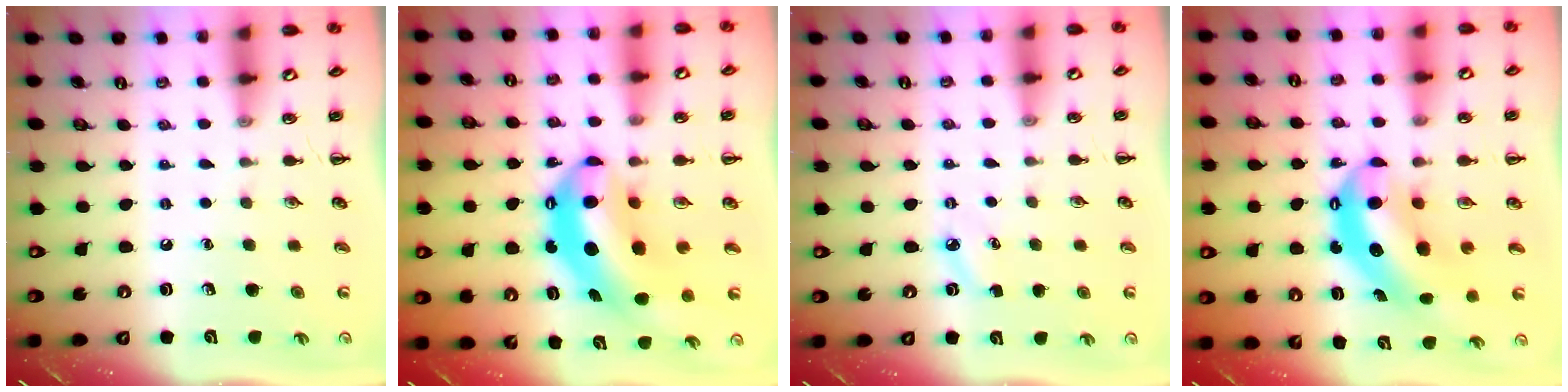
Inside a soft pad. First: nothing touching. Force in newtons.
{"total": 9.9, "press": 9.6, "slide": 2.3}
{"total": 2.8, "press": 2.7, "slide": 0.7}
{"total": 9.0, "press": 8.8, "slide": 1.9}